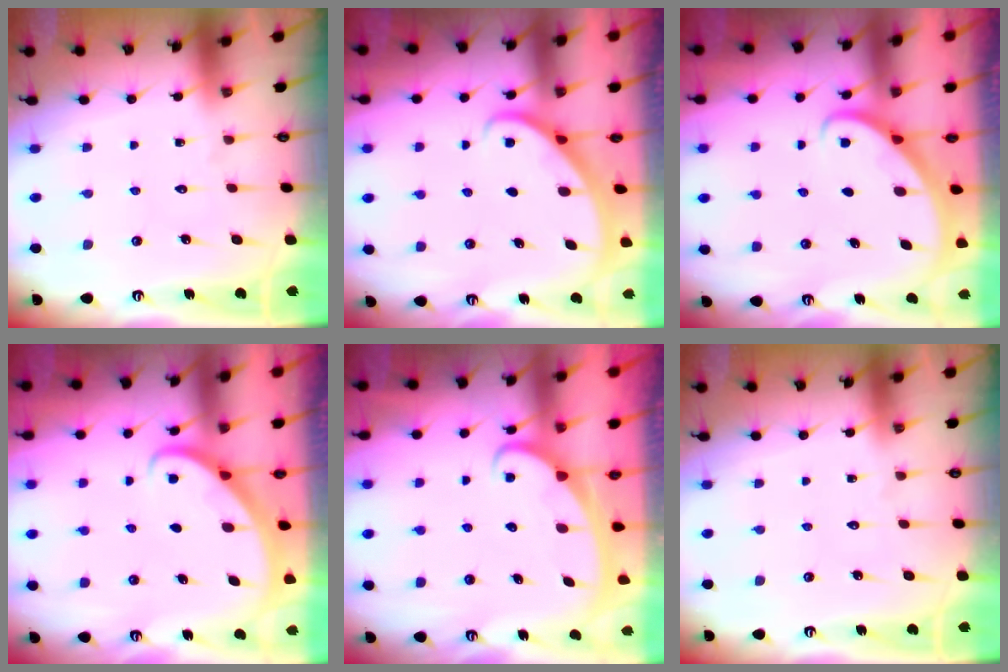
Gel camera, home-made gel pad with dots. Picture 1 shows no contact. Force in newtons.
{"total": 2.3, "press": 2.3, "slide": 0.2}
{"total": 2.9, "press": 2.9, "slide": 0.2}
{"total": 2.8, "press": 2.8, "slide": 0.2}
{"total": 2.6, "press": 2.5, "slide": 0.3}
{"total": 0.0}